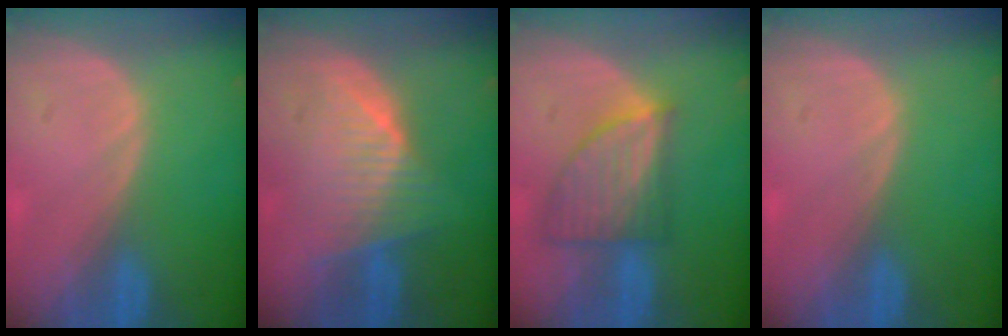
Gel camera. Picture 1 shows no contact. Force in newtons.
{"total": 7.4, "press": 6.7, "slide": 3.2}
{"total": 7.6, "press": 6.7, "slide": 3.5}
{"total": 0.0}